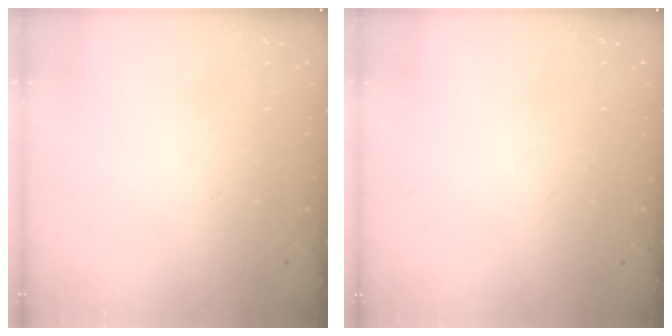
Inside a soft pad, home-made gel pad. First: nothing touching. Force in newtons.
{"total": 0.0}